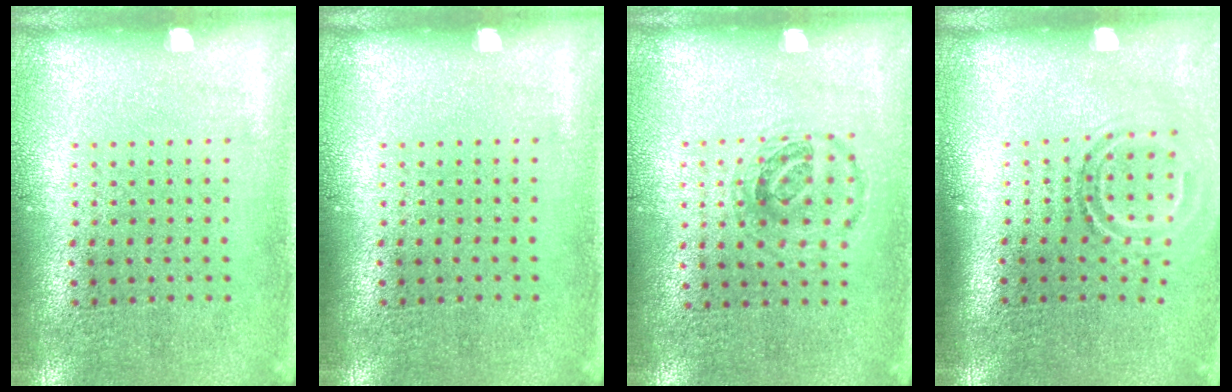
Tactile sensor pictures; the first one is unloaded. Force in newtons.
{"total": 0.0}
{"total": 0.9, "press": 0.8, "slide": 0.4}
{"total": 1.8, "press": 1.1, "slide": 1.4}